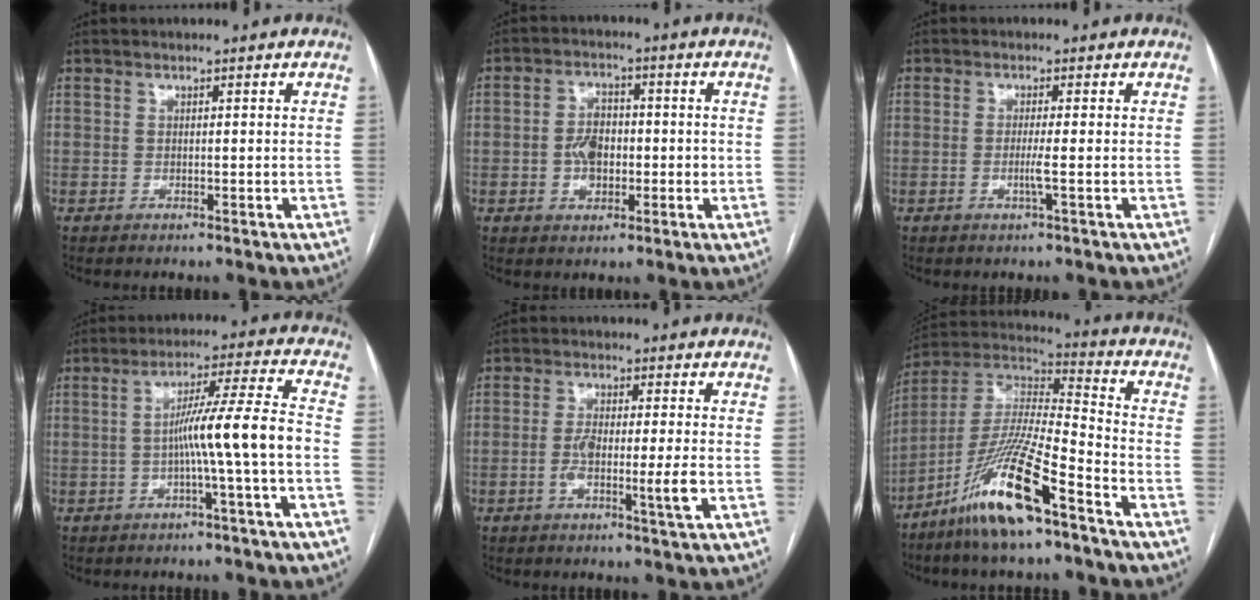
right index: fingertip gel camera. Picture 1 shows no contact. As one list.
[{"total": 5.6, "force": [-0.8, 3.7, 4.1], "torque": [-0.078, 0.013, -0.012]}, {"total": 2.2, "force": [-0.5, -0.4, 2.1], "torque": [-0.042, -0.004, -0.011]}, {"total": 9.2, "force": [-2.2, -1.4, 8.8], "torque": [-0.143, 0.021, -0.032]}, {"total": 2.8, "force": [-0.8, -0.2, 2.7], "torque": [-0.048, -0.004, -0.017]}, {"total": 16.4, "force": [-9.9, 1.4, 13.0], "torque": [-0.270, -0.018, -0.189]}]